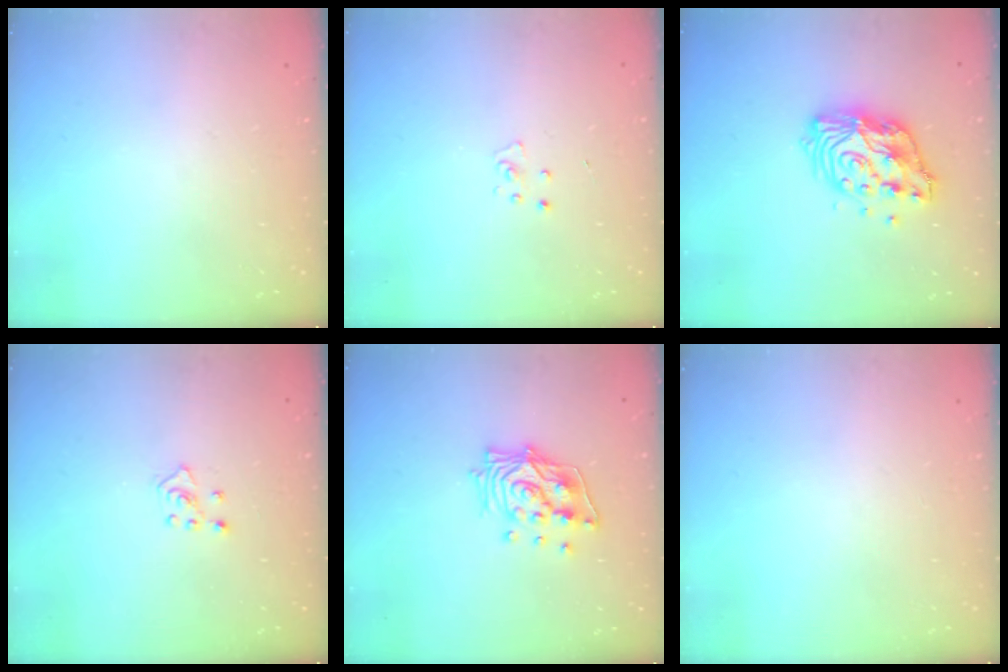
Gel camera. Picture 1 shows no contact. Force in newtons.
{"total": 2.7, "press": 2.7, "slide": 0.3}
{"total": 12.4, "press": 12.3, "slide": 1.1}
{"total": 4.1, "press": 4.1, "slide": 0.5}
{"total": 13.5, "press": 13.5, "slide": 1.6}
{"total": 0.0}